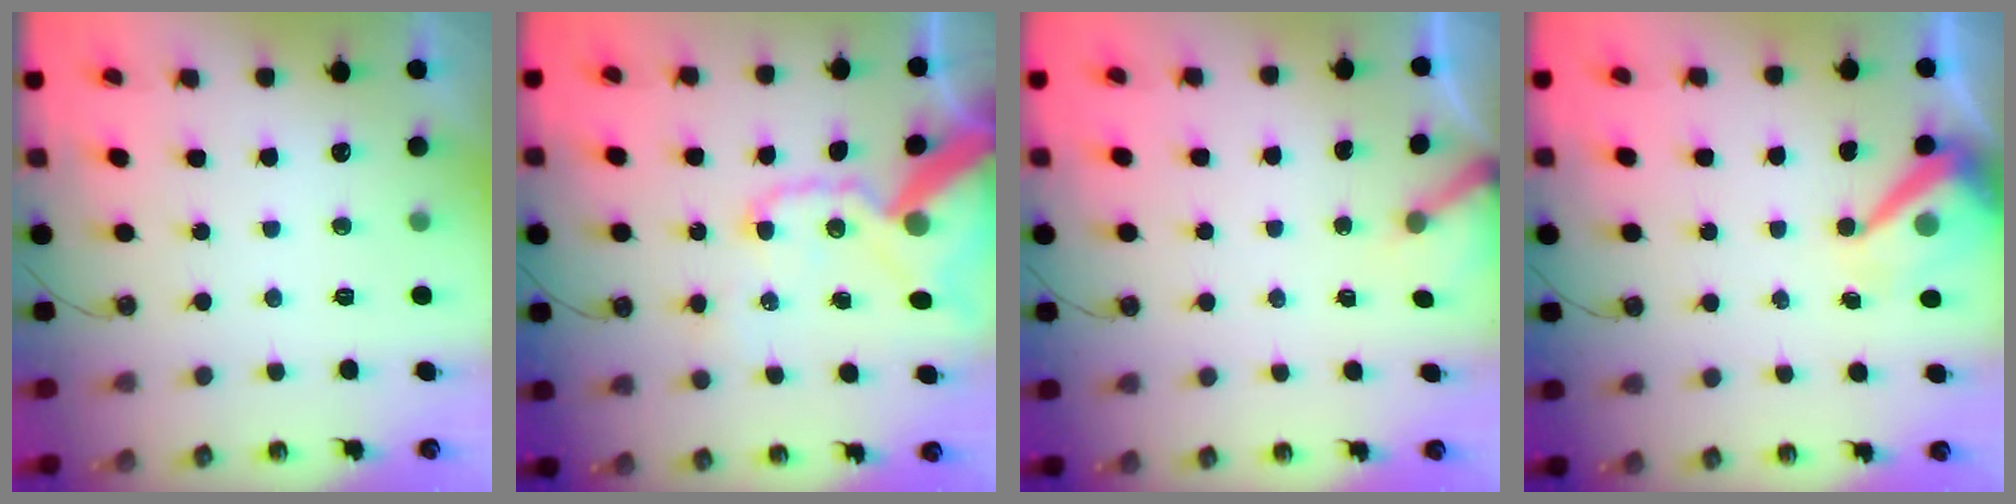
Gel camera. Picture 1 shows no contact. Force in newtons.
{"total": 21.5, "press": 21.4, "slide": 2.9}
{"total": 2.5, "press": 2.5, "slide": 0.3}
{"total": 9.4, "press": 9.3, "slide": 1.1}